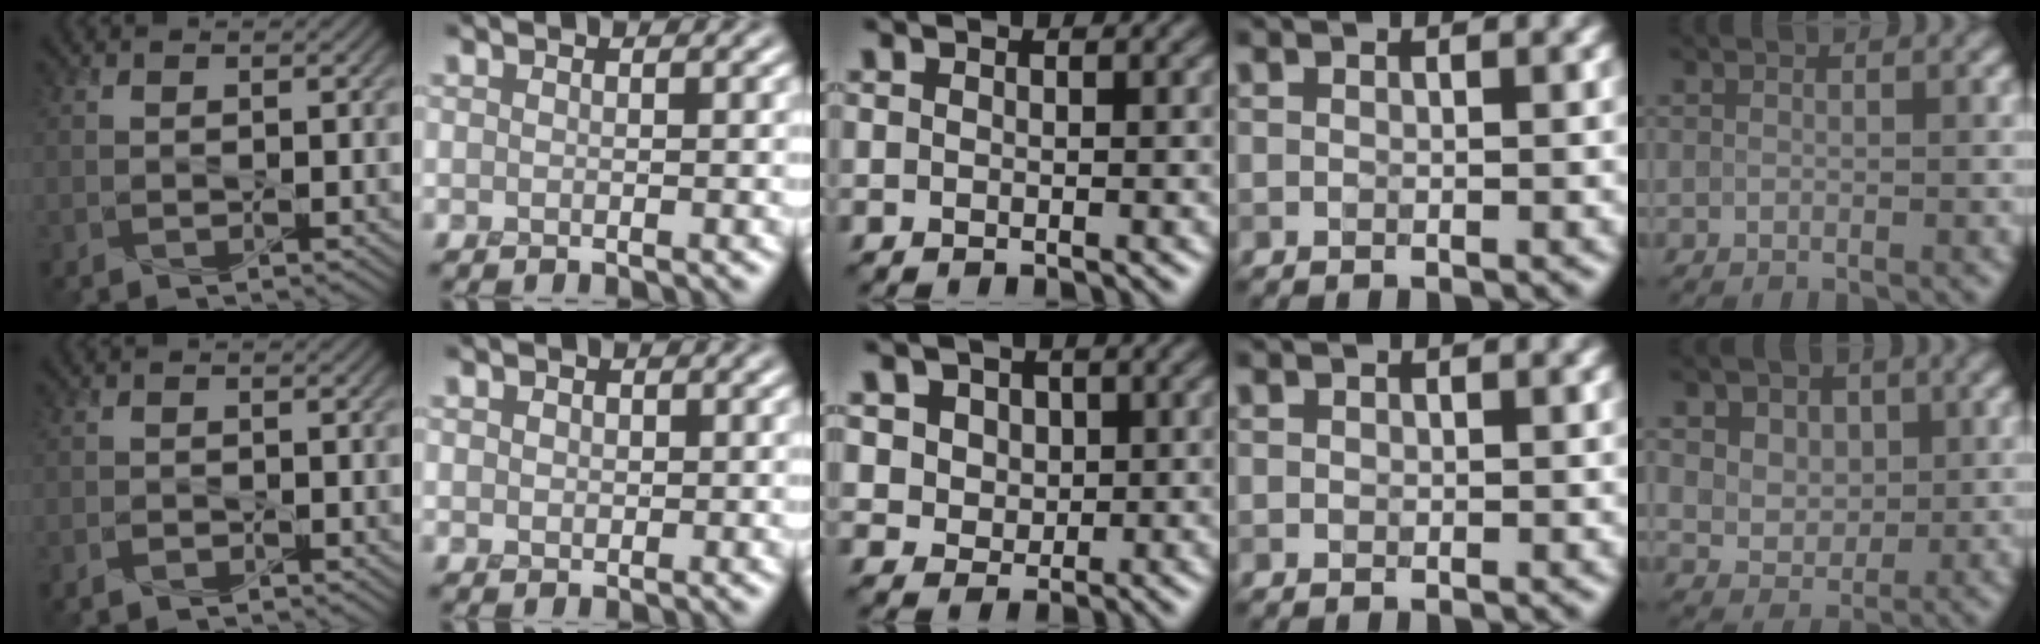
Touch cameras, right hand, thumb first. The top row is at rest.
{"thumb": {"total": 1.1, "force": [-0.8, 0.5, 0.4], "torque": [-0.009, -0.001, -0.017]}, "index": {"total": 1.3, "force": [0.3, 1.2, 0.6], "torque": [-0.014, -0.003, 0.004]}, "middle": {"total": 4.3, "force": [1.8, 3.5, 1.7], "torque": [-0.035, 0.005, 0.031]}, "little": {"total": 7.0, "force": [2.9, 5.2, 3.6], "torque": [-0.059, 0.022, 0.034]}}